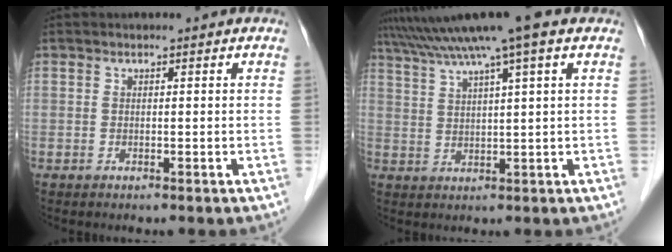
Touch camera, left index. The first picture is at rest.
{"total": 9.6, "force": [7.1, -1.3, 6.4], "torque": [-0.115, 0.029, 0.109]}